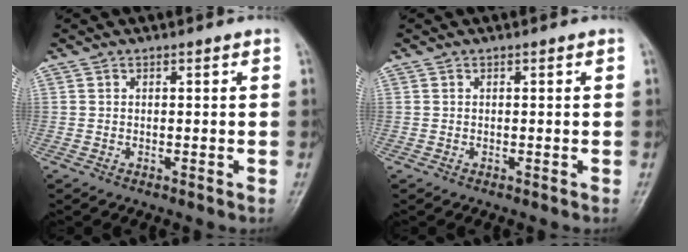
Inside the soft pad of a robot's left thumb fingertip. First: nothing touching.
{"total": 0.0}